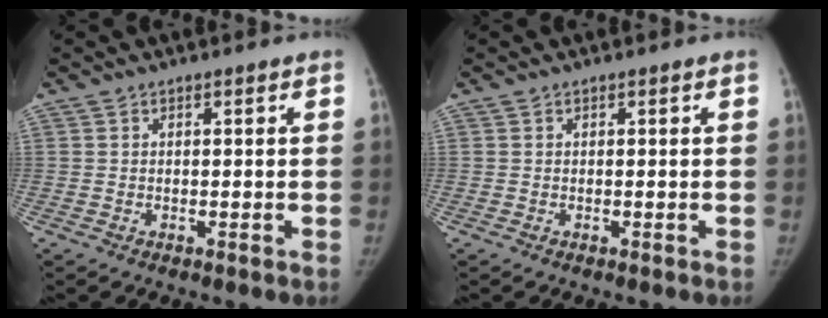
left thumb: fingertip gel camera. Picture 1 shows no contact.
{"total": 0.0}